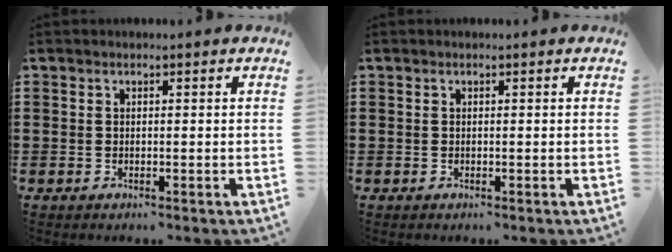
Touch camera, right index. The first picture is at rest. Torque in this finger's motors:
{"motor_torque": [-0.07, 0.08, 0.00, 0.00]}